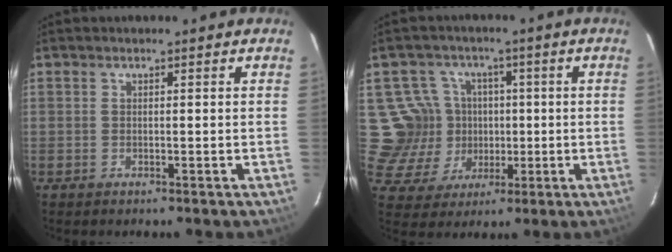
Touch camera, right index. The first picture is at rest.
{"total": 10.9, "force": [0.0, 10.6, 2.4], "torque": [-0.071, 0.010, 0.007]}